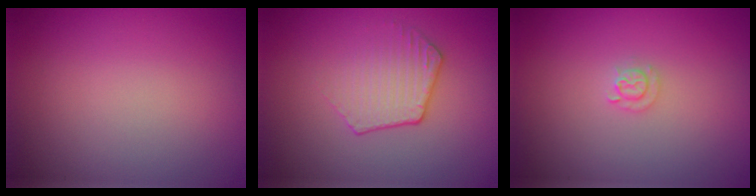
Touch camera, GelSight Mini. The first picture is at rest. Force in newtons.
{"total": 2.3, "press": 1.8, "slide": 1.4}
{"total": 1.1, "press": 1.1, "slide": 0.2}